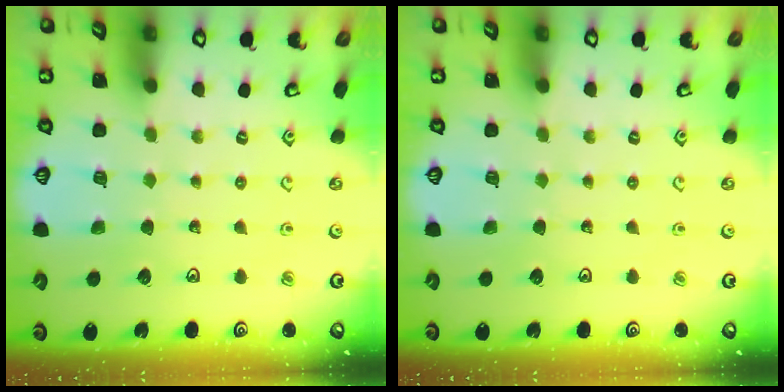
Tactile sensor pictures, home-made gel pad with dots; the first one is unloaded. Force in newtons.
{"total": 0.0}